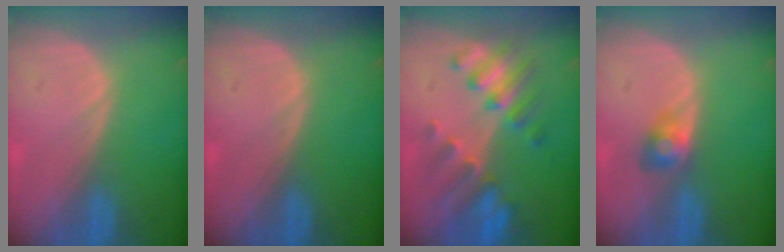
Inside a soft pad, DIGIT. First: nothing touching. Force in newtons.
{"total": 0.0}
{"total": 7.5, "press": 7.5, "slide": 0.5}
{"total": 2.7, "press": 2.7, "slide": 0.0}